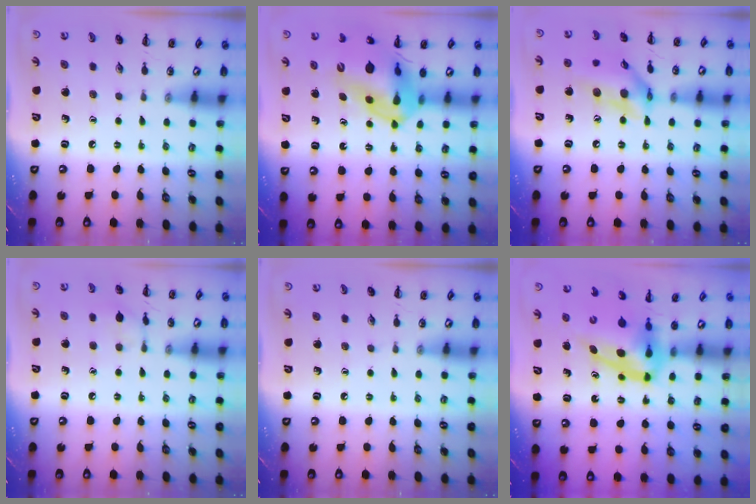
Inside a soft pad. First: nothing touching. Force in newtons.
{"total": 16.3, "press": 15.6, "slide": 4.7}
{"total": 15.3, "press": 15.0, "slide": 3.1}
{"total": 7.1, "press": 6.8, "slide": 2.0}
{"total": 0.0}
{"total": 6.7, "press": 6.5, "slide": 1.4}